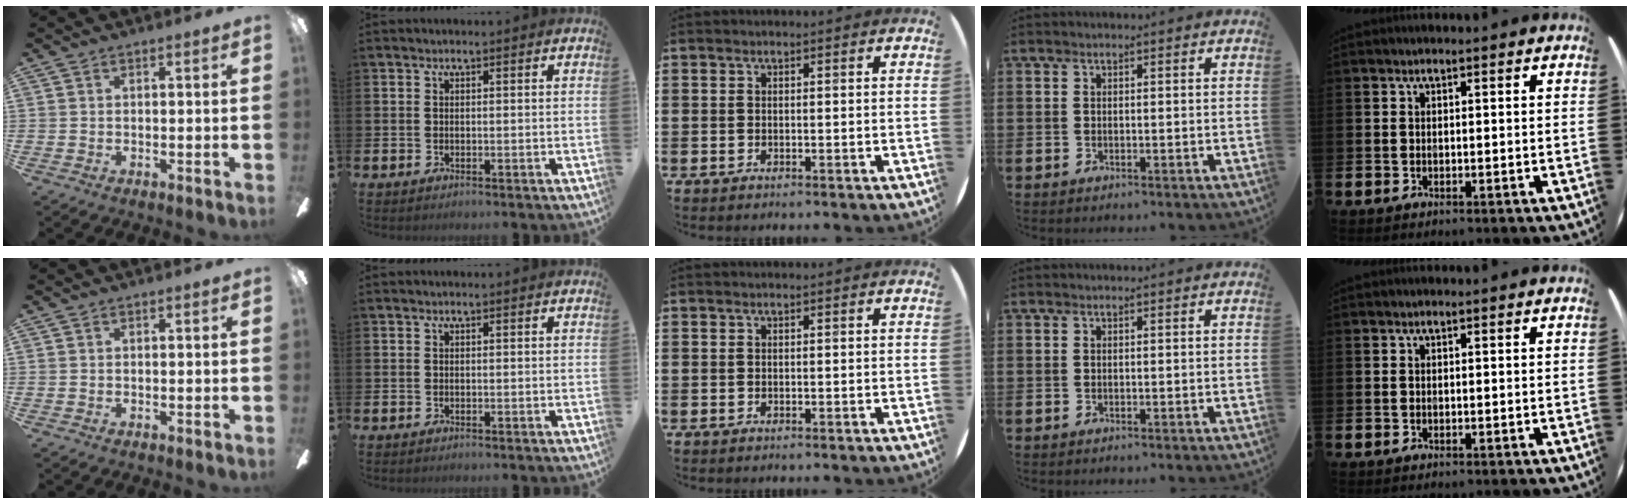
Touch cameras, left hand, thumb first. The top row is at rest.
{}